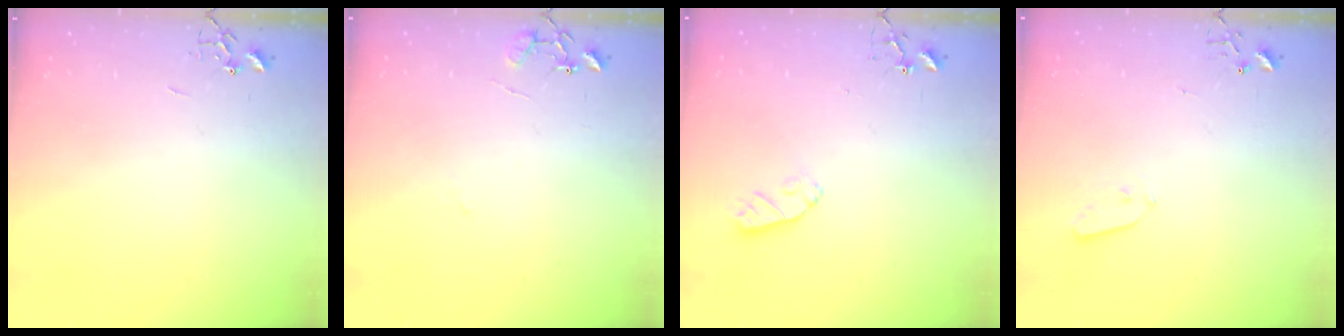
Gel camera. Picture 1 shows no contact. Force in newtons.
{"total": 8.7, "press": 8.7, "slide": 0.8}
{"total": 6.6, "press": 6.6, "slide": 0.2}
{"total": 3.8, "press": 3.8, "slide": 0.1}